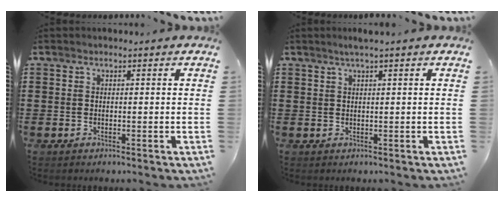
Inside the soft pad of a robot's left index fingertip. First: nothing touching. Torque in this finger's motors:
{"motor_torque": [0.36, -0.31, 0.12, 0.06]}